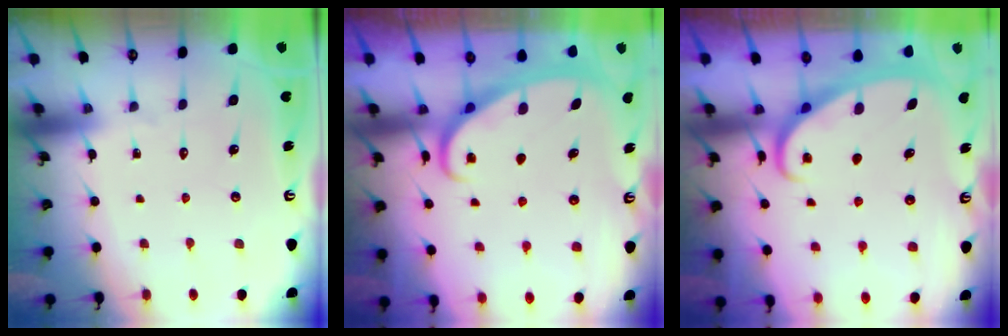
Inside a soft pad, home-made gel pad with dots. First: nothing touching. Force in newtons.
{"total": 2.7, "press": 2.6, "slide": 0.4}
{"total": 2.7, "press": 2.6, "slide": 0.4}